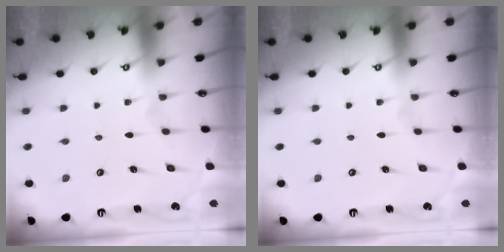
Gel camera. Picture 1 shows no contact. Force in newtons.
{"total": 0.0}